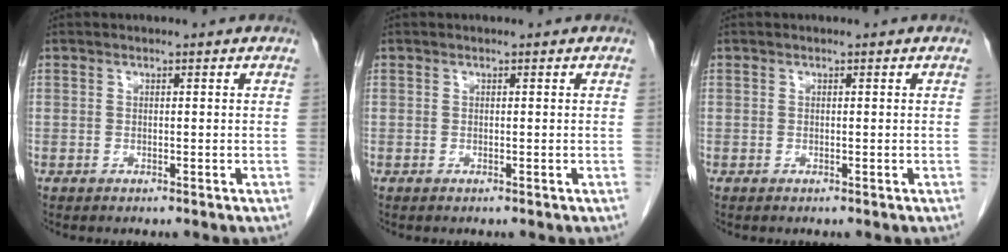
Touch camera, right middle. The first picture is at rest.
{"total": 0.0}
{"total": 0.0}